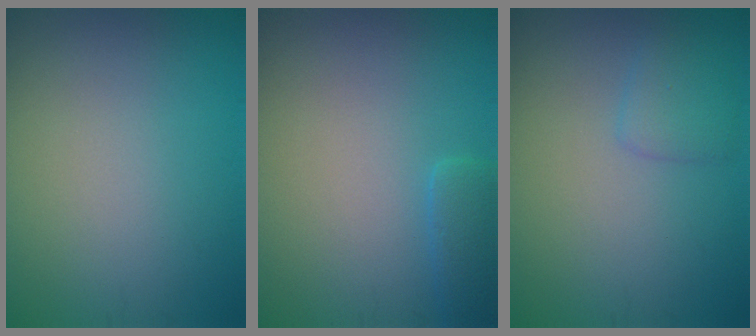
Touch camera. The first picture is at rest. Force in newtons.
{"total": 1.9, "press": 1.9, "slide": 0.1}
{"total": 1.6, "press": 1.6, "slide": 0.0}